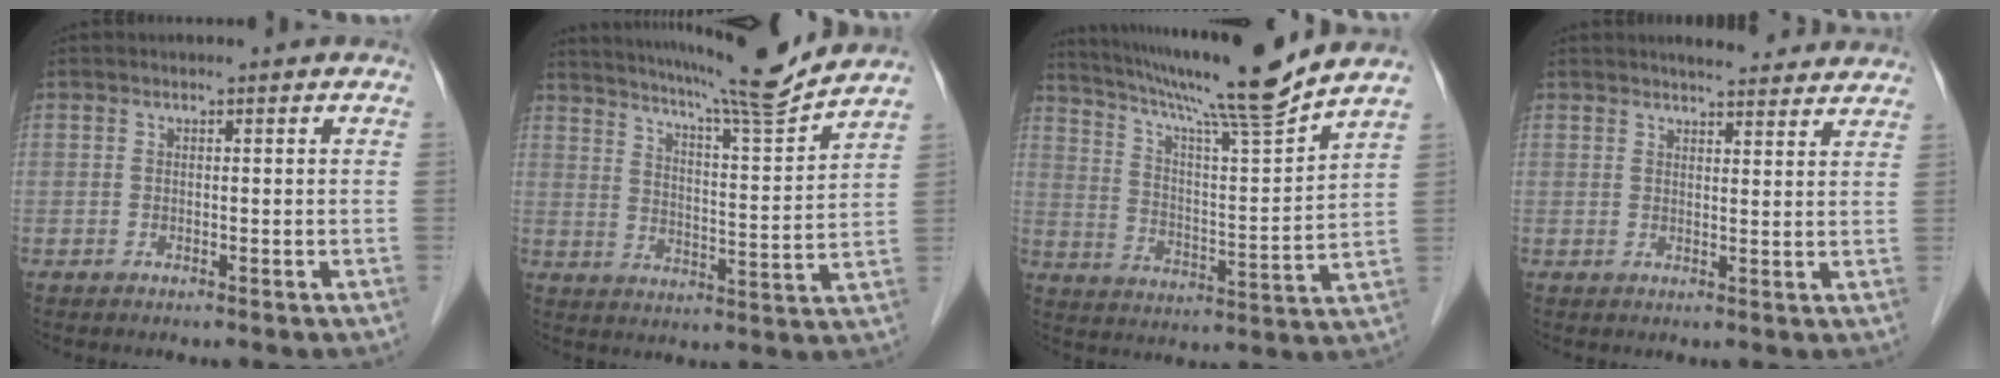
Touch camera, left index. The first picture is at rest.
{"total": 14.4, "force": [13.3, -1.4, 5.3], "torque": [-0.097, -0.026, 0.193]}
{"total": 17.6, "force": [15.1, -2.1, 8.7], "torque": [-0.154, -0.017, 0.235]}
{"total": 8.1, "force": [7.5, 1.5, 2.5], "torque": [-0.028, 0.008, 0.084]}